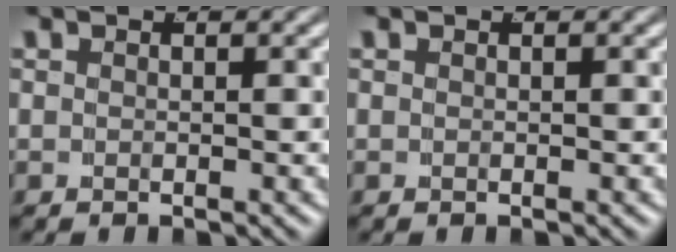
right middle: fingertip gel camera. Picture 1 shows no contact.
{"total": 0.0}